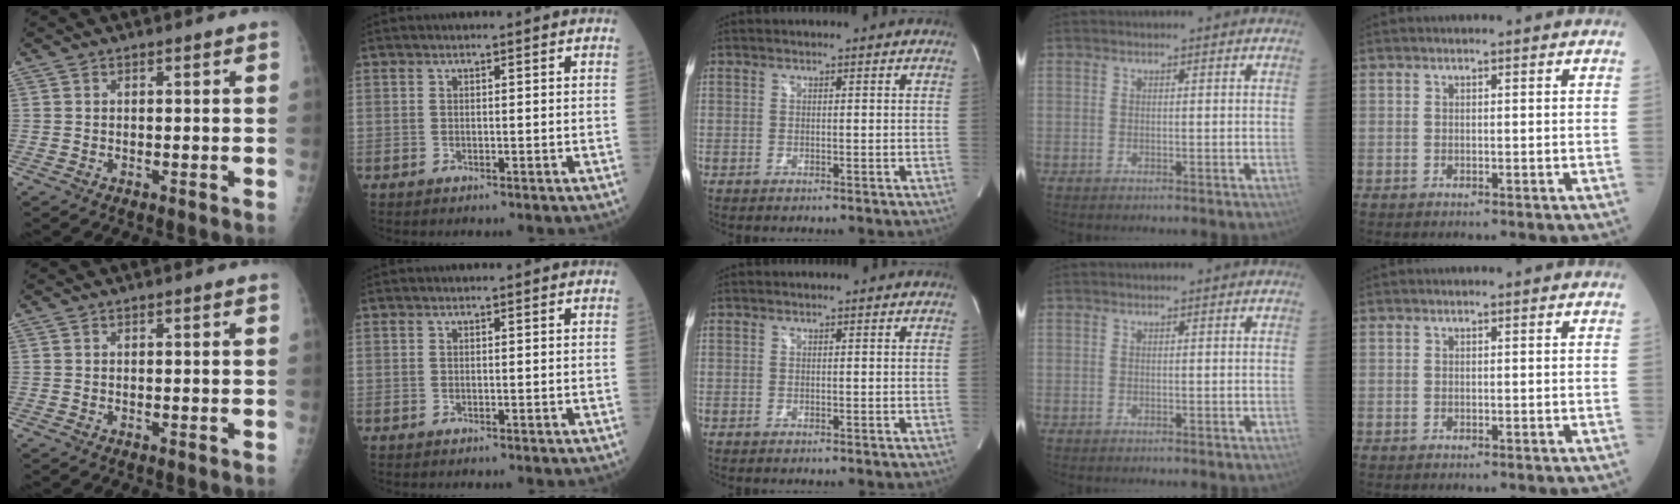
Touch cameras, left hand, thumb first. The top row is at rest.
{}